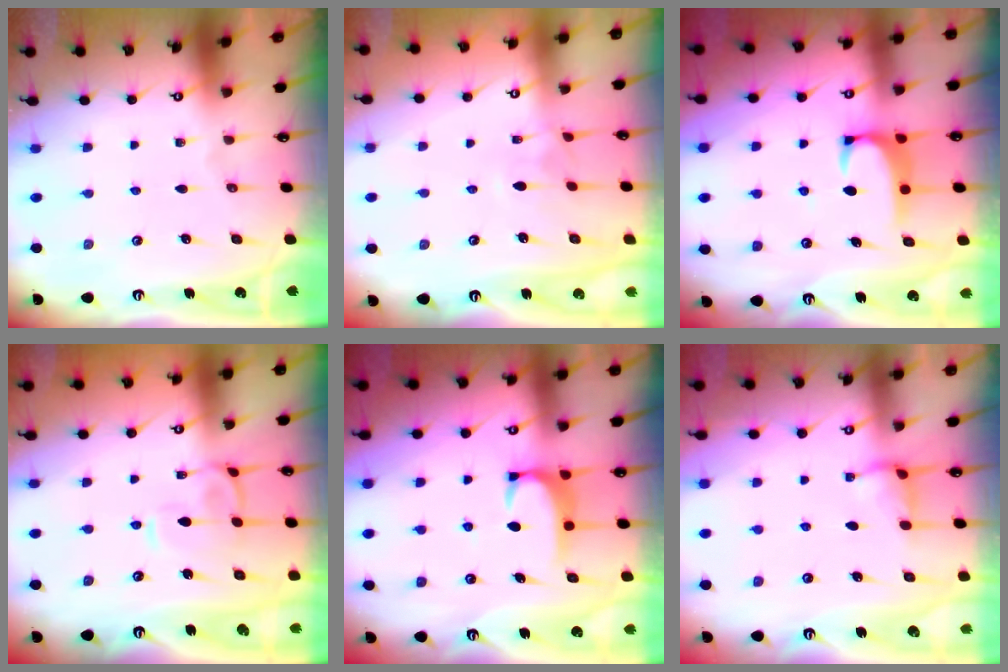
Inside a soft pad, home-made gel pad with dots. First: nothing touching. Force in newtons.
{"total": 2.8, "press": 2.7, "slide": 0.8}
{"total": 2.0, "press": 2.0, "slide": 0.3}
{"total": 1.7, "press": 1.5, "slide": 0.6}
{"total": 2.0, "press": 2.0, "slide": 0.5}
{"total": 2.5, "press": 2.5, "slide": 0.5}